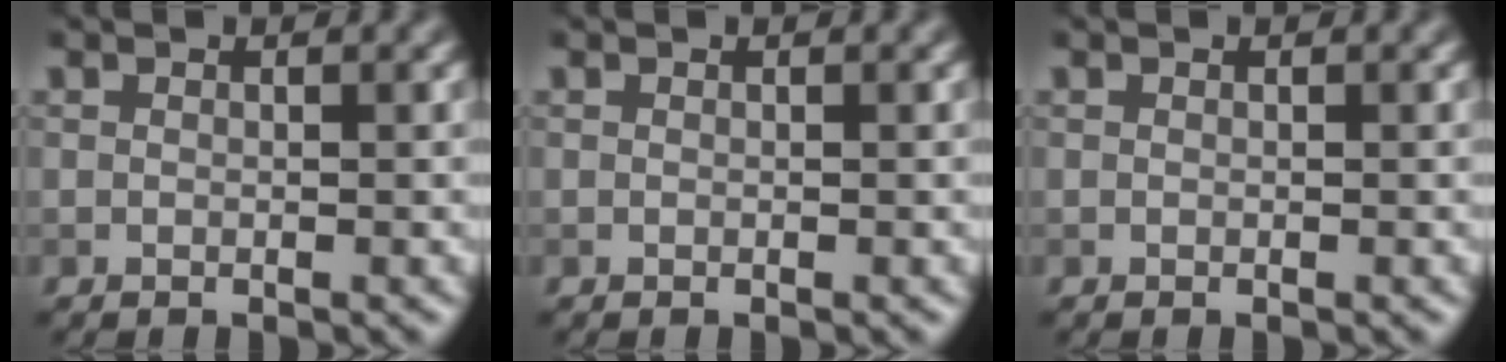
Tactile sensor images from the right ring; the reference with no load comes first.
{"total": 0.0}
{"total": 0.0}